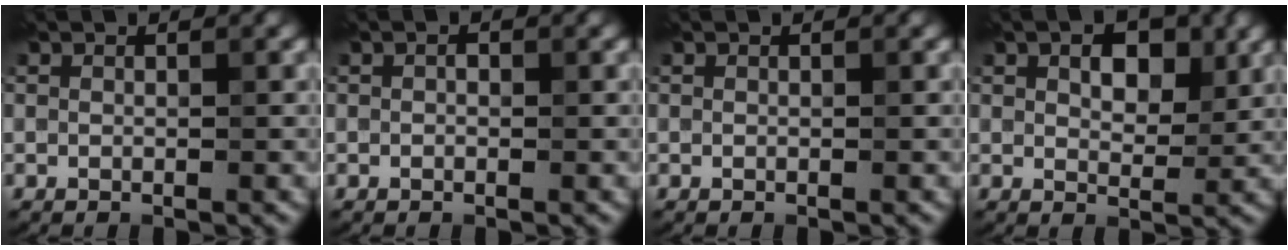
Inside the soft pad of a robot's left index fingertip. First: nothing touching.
{"total": 0.5, "force": [0.0, 0.4, 0.4], "torque": [-0.004, -0.002, -0.001]}
{"total": 0.0}
{"total": 4.4, "force": [1.8, 2.4, 3.2], "torque": [-0.046, 0.002, 0.028]}